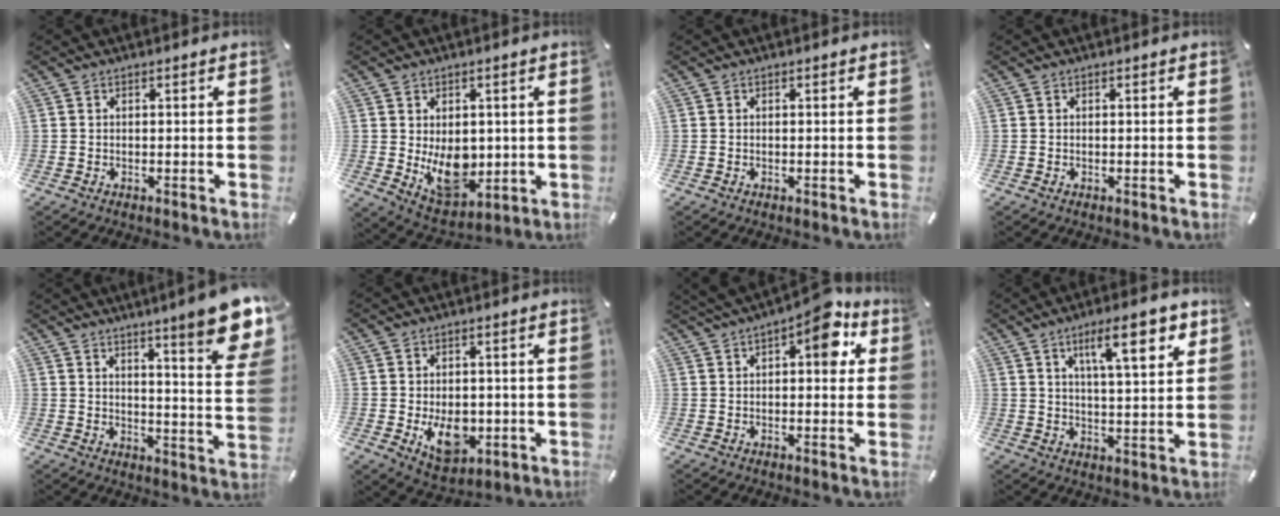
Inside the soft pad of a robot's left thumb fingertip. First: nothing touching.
{"total": 11.1, "force": [-0.3, 8.2, 7.4], "torque": [-0.099, -0.015, 0.003]}
{"total": 0.0}
{"total": 0.0}
{"total": 13.2, "force": [9.0, 1.9, 9.6], "torque": [-0.139, -0.075, 0.146]}
{"total": 9.8, "force": [-1.6, 6.8, 6.9], "torque": [-0.098, -0.007, -0.024]}
{"total": 9.2, "force": [3.7, 4.2, 7.3], "torque": [-0.088, -0.016, 0.055]}
{"total": 12.5, "force": [6.5, 3.4, 10.1], "torque": [-0.152, -0.025, 0.103]}